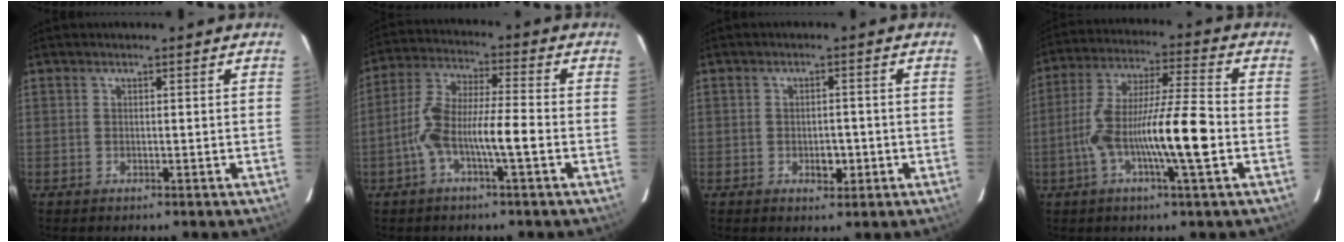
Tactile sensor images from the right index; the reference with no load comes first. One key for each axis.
{"total": 9.5, "fx": -3.1, "fy": 1.2, "fz": 8.9, "tx": -0.182, "ty": 0.019, "tz": -0.061}
{"total": 3.0, "fx": -1.0, "fy": 1.6, "fz": 2.3, "tx": -0.032, "ty": 0.003, "tz": -0.007}
{"total": 14.0, "fx": -3.5, "fy": 0.7, "fz": 13.6, "tx": -0.254, "ty": 0.006, "tz": -0.067}